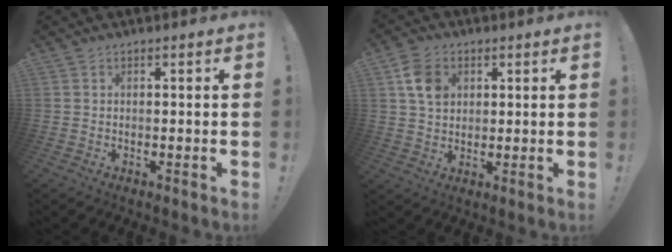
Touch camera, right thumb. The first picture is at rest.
{"total": 8.3, "force": [3.0, 6.2, 4.6], "torque": [-0.068, 0.002, 0.060]}